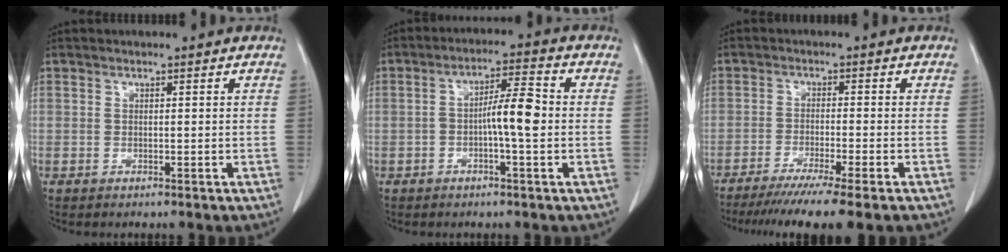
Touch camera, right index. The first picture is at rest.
{"total": 6.4, "force": [-0.8, 0.8, 6.3], "torque": [-0.108, 0.015, -0.017]}
{"total": 11.4, "force": [-9.0, -0.9, 6.8], "torque": [-0.085, -0.033, -0.138]}